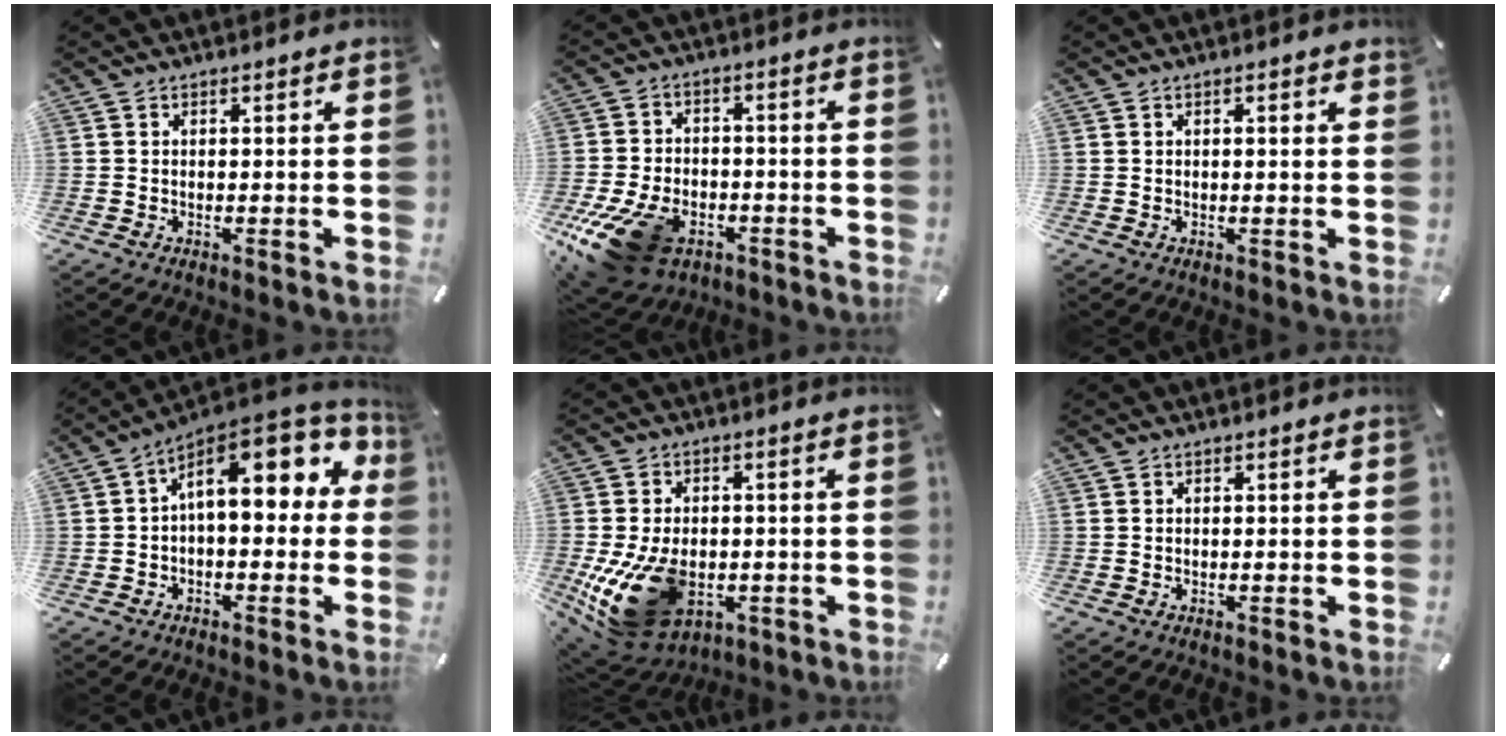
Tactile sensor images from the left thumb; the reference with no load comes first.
{"total": 15.8, "force": [-7.8, 9.7, 9.7], "torque": [-0.197, 0.040, -0.128]}
{"total": 1.1, "force": [0.3, 0.1, 1.0], "torque": [-0.012, -0.003, 0.004]}
{"total": 14.5, "force": [5.3, 7.0, 11.5], "torque": [-0.173, -0.035, 0.091]}
{"total": 17.9, "force": [-4.3, 11.9, 12.6], "torque": [-0.248, 0.008, -0.061]}
{"total": 0.0}